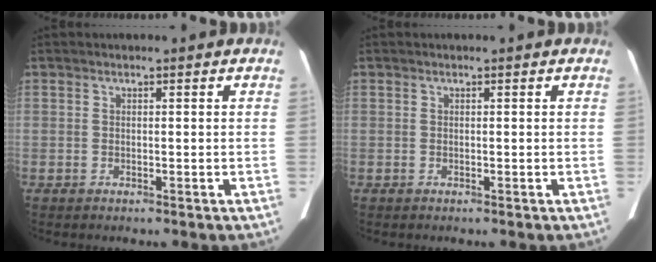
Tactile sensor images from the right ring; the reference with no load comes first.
{"total": 0.0}